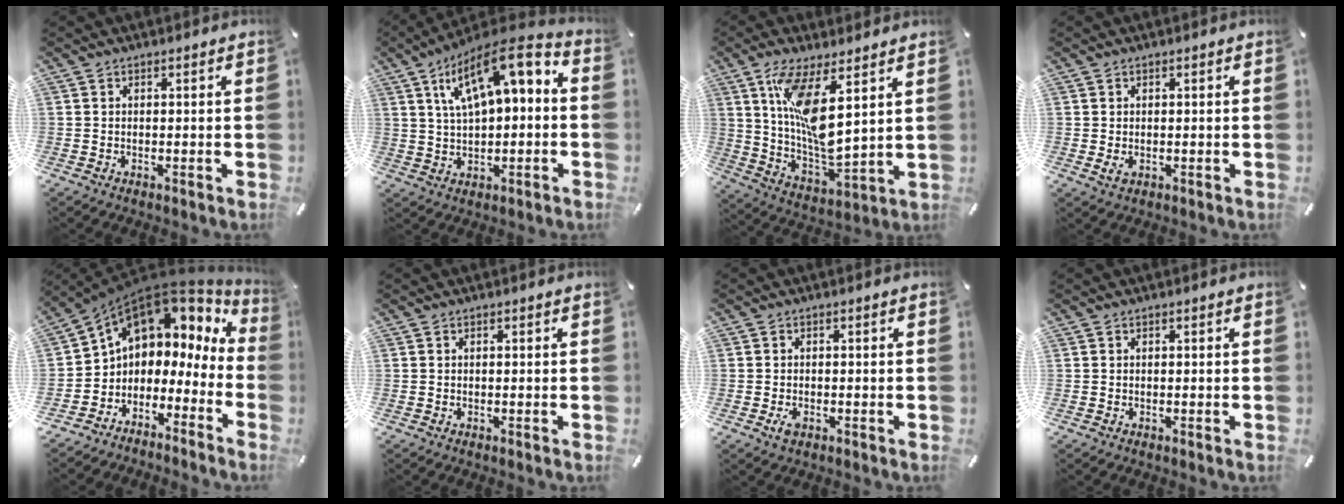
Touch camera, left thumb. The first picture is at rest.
{"total": 13.8, "force": [6.0, 6.3, 10.7], "torque": [-0.182, -0.023, 0.105]}
{"total": 13.6, "force": [6.8, 4.1, 11.0], "torque": [-0.220, -0.044, 0.118]}
{"total": 1.1, "force": [-0.1, 0.9, 0.6], "torque": [-0.012, 0.002, -0.002]}
{"total": 7.6, "force": [3.7, 5.9, 3.0], "torque": [-0.070, -0.040, 0.065]}
{"total": 0.0}
{"total": 2.0, "force": [-0.9, 1.2, 1.2], "torque": [-0.036, -0.003, -0.020]}
{"total": 0.0}